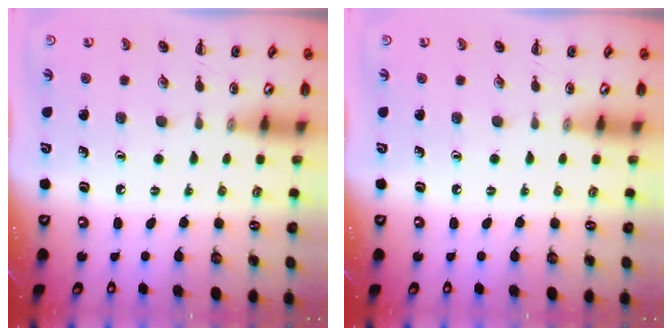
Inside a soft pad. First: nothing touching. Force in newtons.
{"total": 0.0}